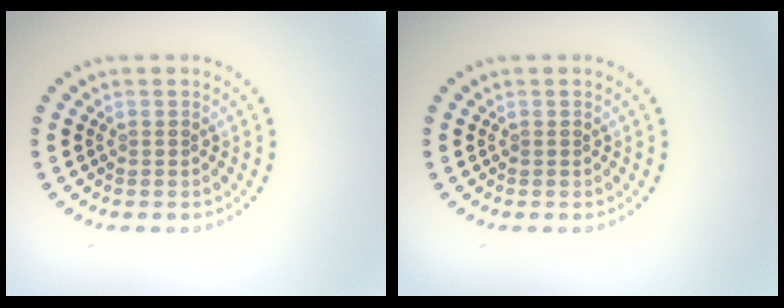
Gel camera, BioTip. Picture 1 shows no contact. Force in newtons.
{"total": 0.0}